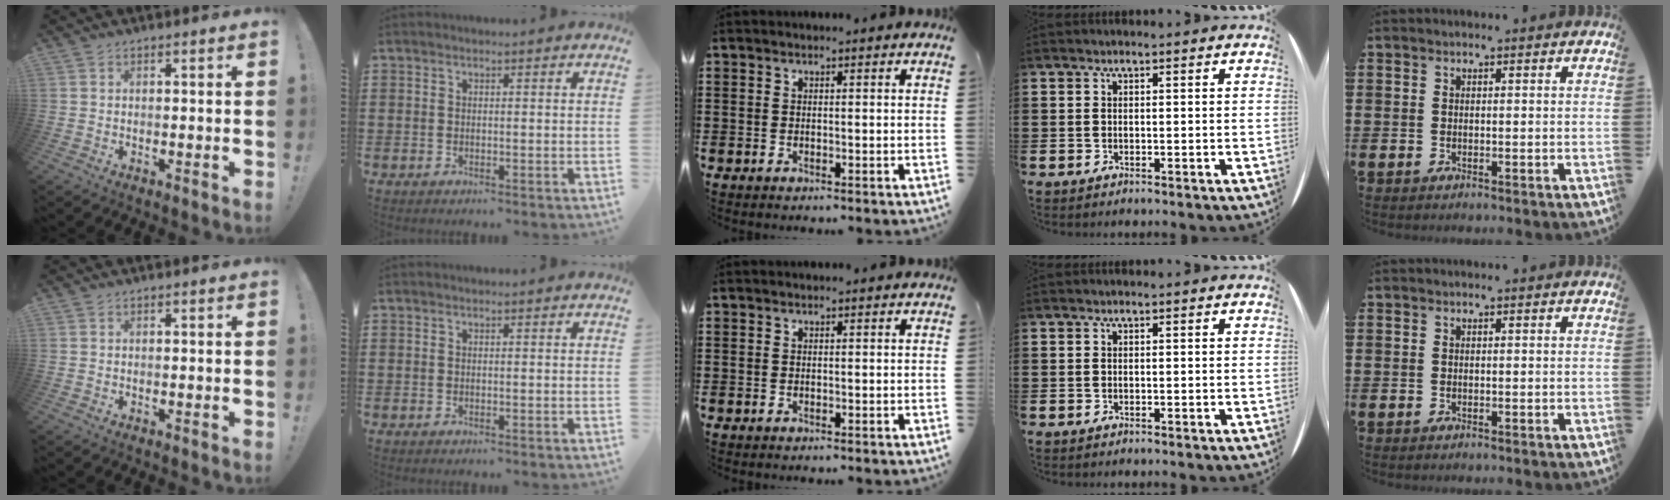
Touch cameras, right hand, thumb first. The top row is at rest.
{}